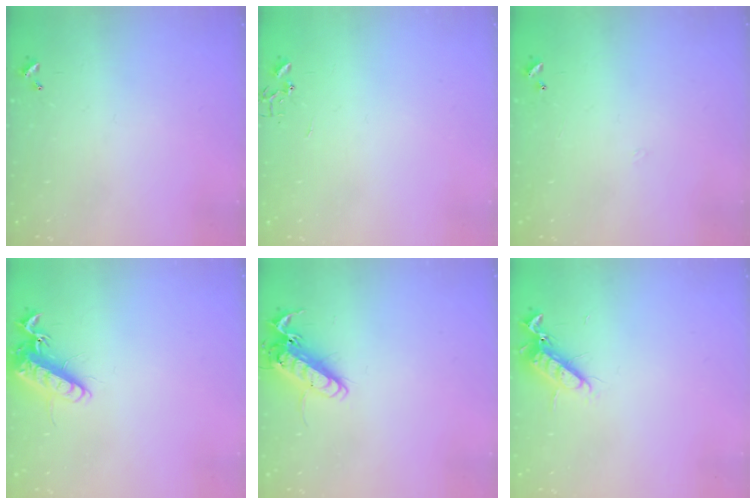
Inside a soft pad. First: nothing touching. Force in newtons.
{"total": 0.0}
{"total": 3.8, "press": 3.8, "slide": 0.5}
{"total": 14.3, "press": 14.1, "slide": 2.1}
{"total": 15.0, "press": 14.7, "slide": 2.5}
{"total": 11.1, "press": 11.1, "slide": 1.3}